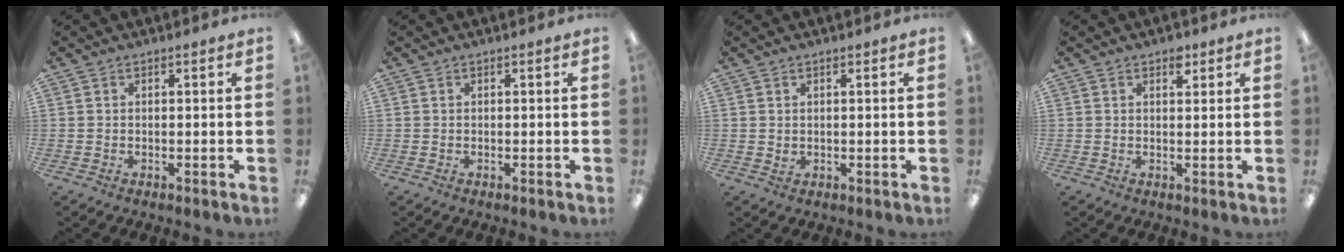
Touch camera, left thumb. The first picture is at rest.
{"total": 0.0}
{"total": 1.0, "force": [0.6, 0.6, 0.6], "torque": [-0.004, -0.001, 0.008]}
{"total": 2.9, "force": [1.8, 1.5, 1.7], "torque": [-0.012, -0.007, 0.026]}